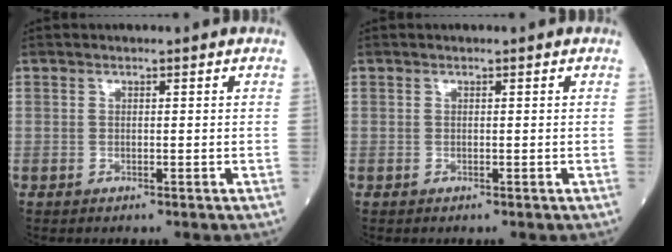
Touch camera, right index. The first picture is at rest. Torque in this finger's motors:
{"motor_torque": [-0.02, 0.03, 0.00, 0.00]}